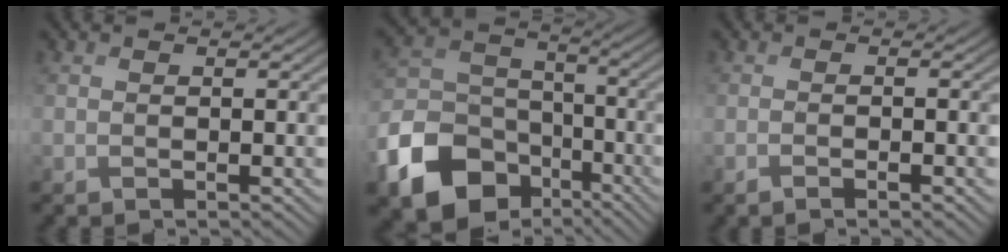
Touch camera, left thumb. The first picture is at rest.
{"total": 15.1, "force": [-8.5, 10.9, 6.1], "torque": [-0.178, -0.039, -0.157]}
{"total": 1.4, "force": [-1.0, -0.1, 1.0], "torque": [-0.011, -0.003, -0.025]}